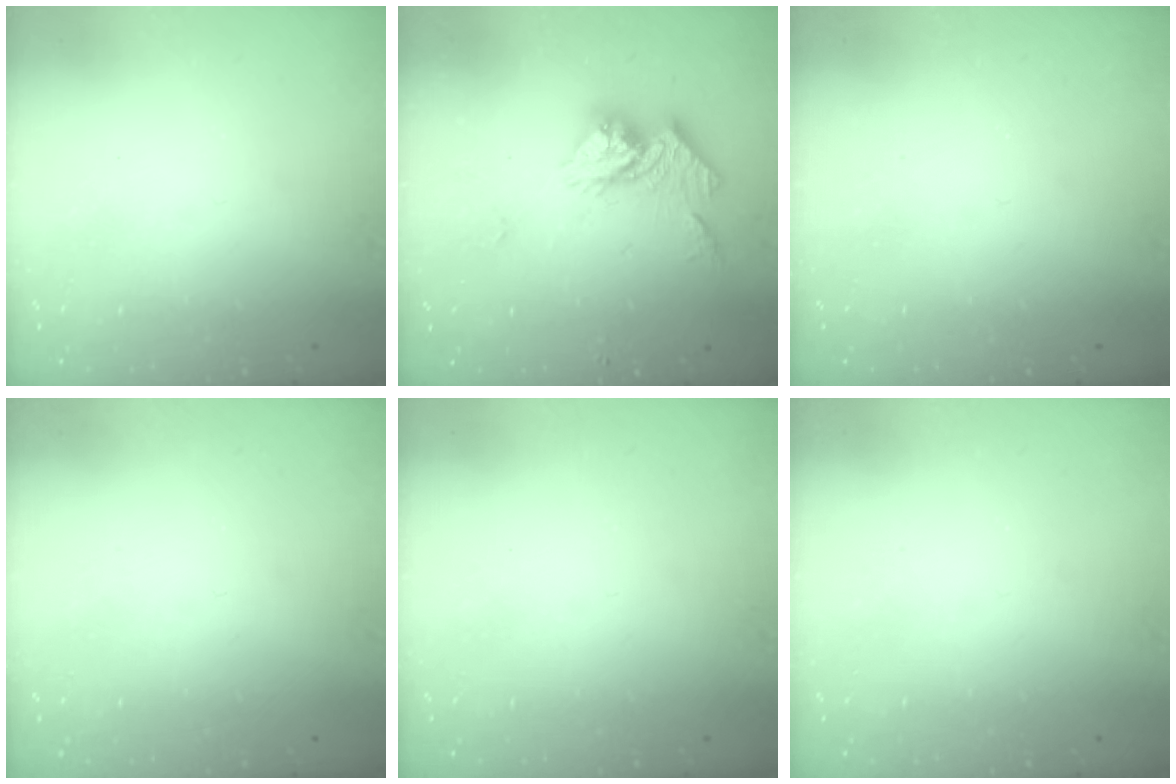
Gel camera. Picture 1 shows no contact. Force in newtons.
{"total": 12.6, "press": 12.6, "slide": 1.1}
{"total": 0.0}
{"total": 0.0}
{"total": 0.0}
{"total": 0.0}